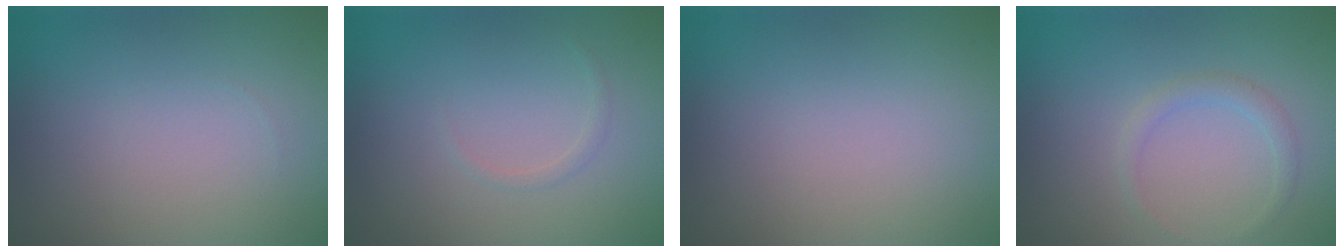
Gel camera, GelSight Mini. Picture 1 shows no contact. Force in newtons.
{"total": 0.6, "press": 0.6, "slide": 0.0}
{"total": 0.0}
{"total": 1.3, "press": 1.3, "slide": 0.1}